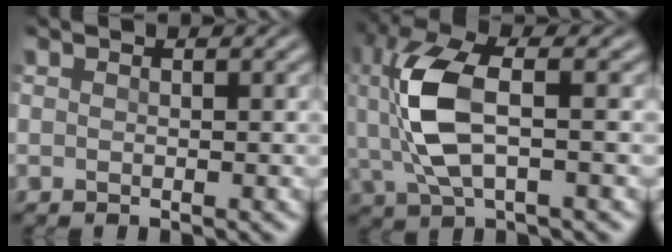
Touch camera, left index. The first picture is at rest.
{"total": 8.1, "force": [0.3, 3.8, 7.2], "torque": [-0.165, 0.008, 0.004]}